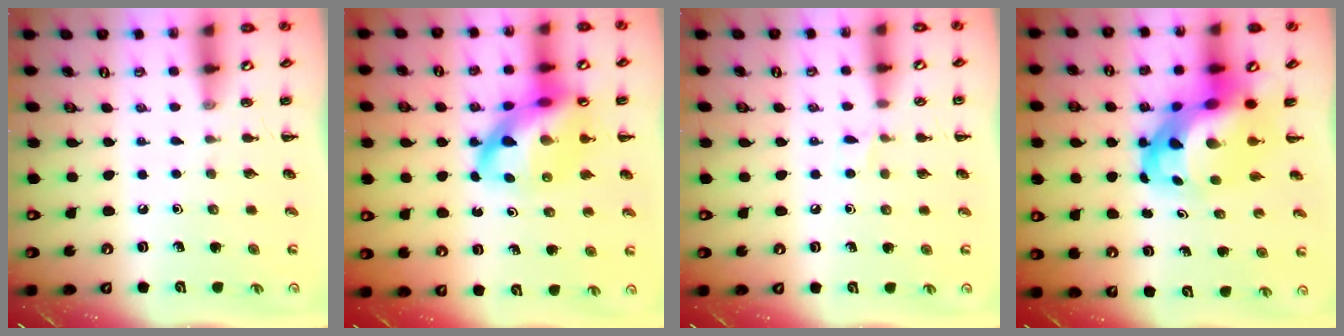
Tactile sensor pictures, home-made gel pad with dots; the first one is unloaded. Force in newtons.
{"total": 16.9, "press": 16.3, "slide": 4.2}
{"total": 3.6, "press": 3.4, "slide": 1.1}
{"total": 10.2, "press": 9.8, "slide": 3.0}